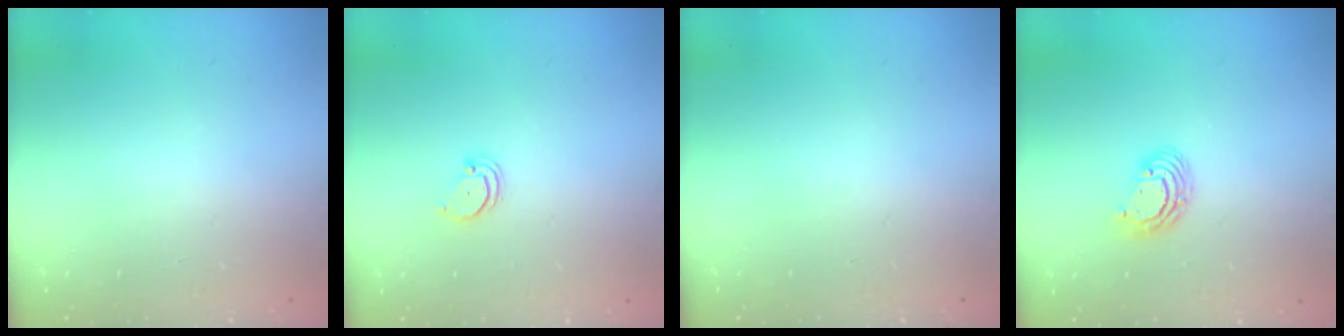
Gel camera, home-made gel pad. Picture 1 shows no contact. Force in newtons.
{"total": 1.4, "press": 1.3, "slide": 0.1}
{"total": 0.0}
{"total": 5.6, "press": 5.6, "slide": 0.2}